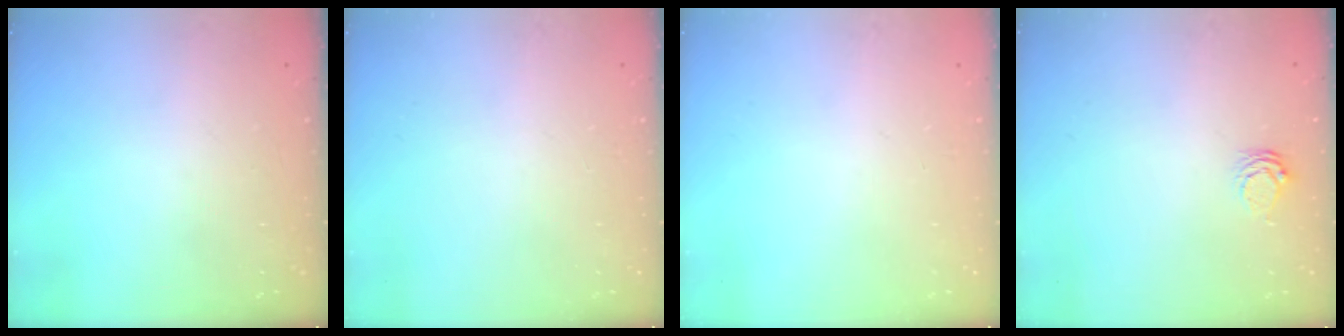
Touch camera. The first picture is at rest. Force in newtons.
{"total": 0.0}
{"total": 0.0}
{"total": 3.8, "press": 3.8, "slide": 0.3}